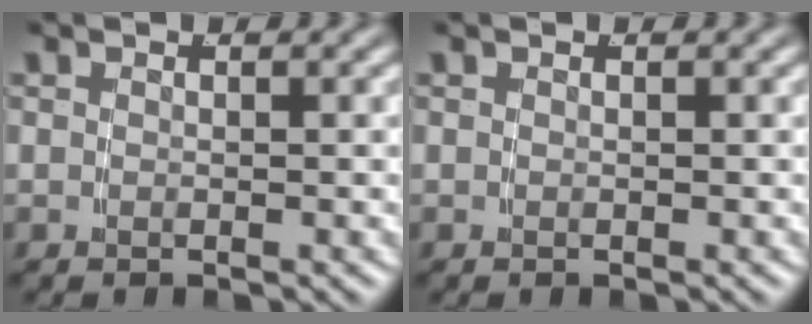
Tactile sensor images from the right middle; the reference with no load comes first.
{"total": 0.0}